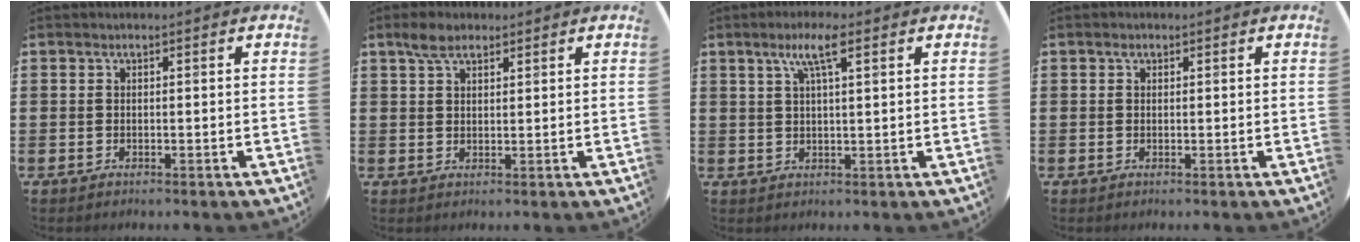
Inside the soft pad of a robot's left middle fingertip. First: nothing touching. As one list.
[{"total": 3.5, "force": [2.5, 1.6, 1.8], "torque": [-0.030, 0.005, 0.044]}, {"total": 4.9, "force": [2.7, 1.0, 4.0], "torque": [-0.076, 0.007, 0.042]}, {"total": 0.6, "force": [0.3, 0.4, 0.2], "torque": [0.005, 0.000, 0.004]}]